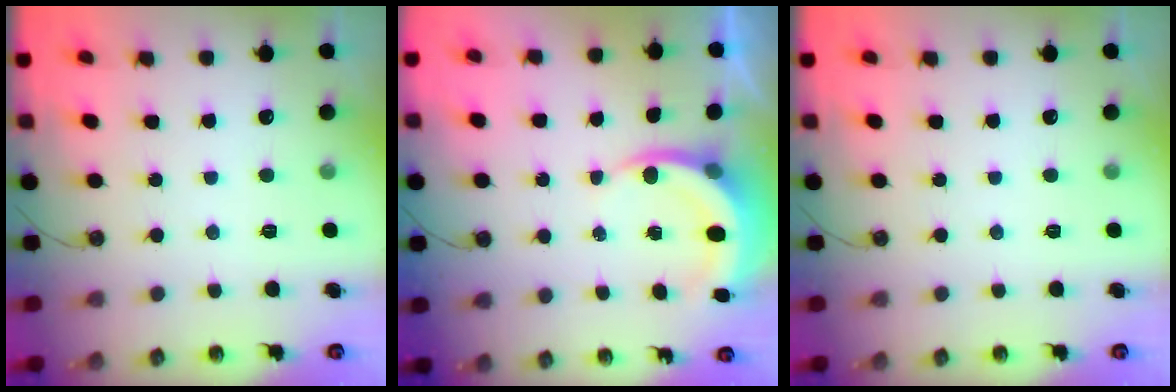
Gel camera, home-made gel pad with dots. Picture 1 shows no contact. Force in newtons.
{"total": 5.2, "press": 5.2, "slide": 0.6}
{"total": 0.0}